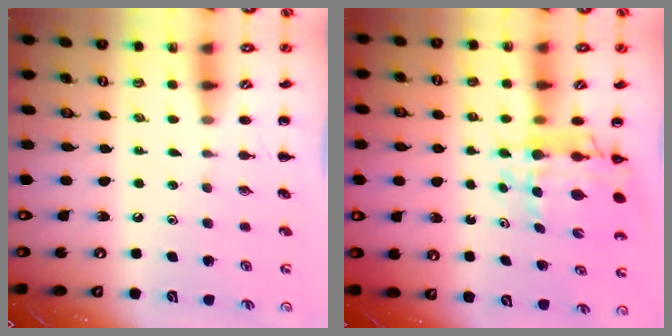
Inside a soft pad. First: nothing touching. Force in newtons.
{"total": 9.0, "press": 8.5, "slide": 3.2}